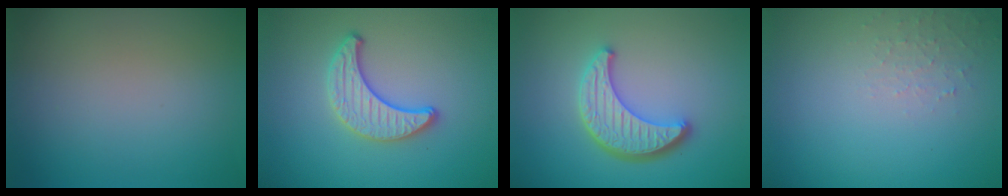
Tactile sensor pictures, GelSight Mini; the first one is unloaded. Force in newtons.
{"total": 3.3, "press": 3.1, "slide": 1.3}
{"total": 4.6, "press": 3.8, "slide": 2.5}
{"total": 1.3, "press": 1.3, "slide": 0.2}